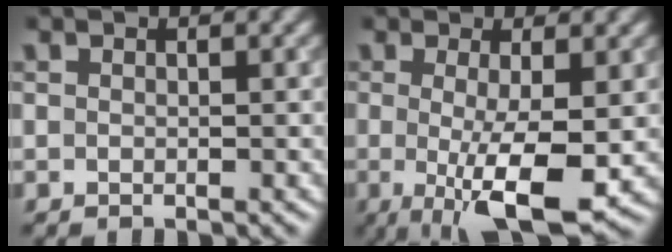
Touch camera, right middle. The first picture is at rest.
{"total": 6.9, "force": [-1.1, 1.5, 6.6], "torque": [-0.109, -0.018, -0.012]}